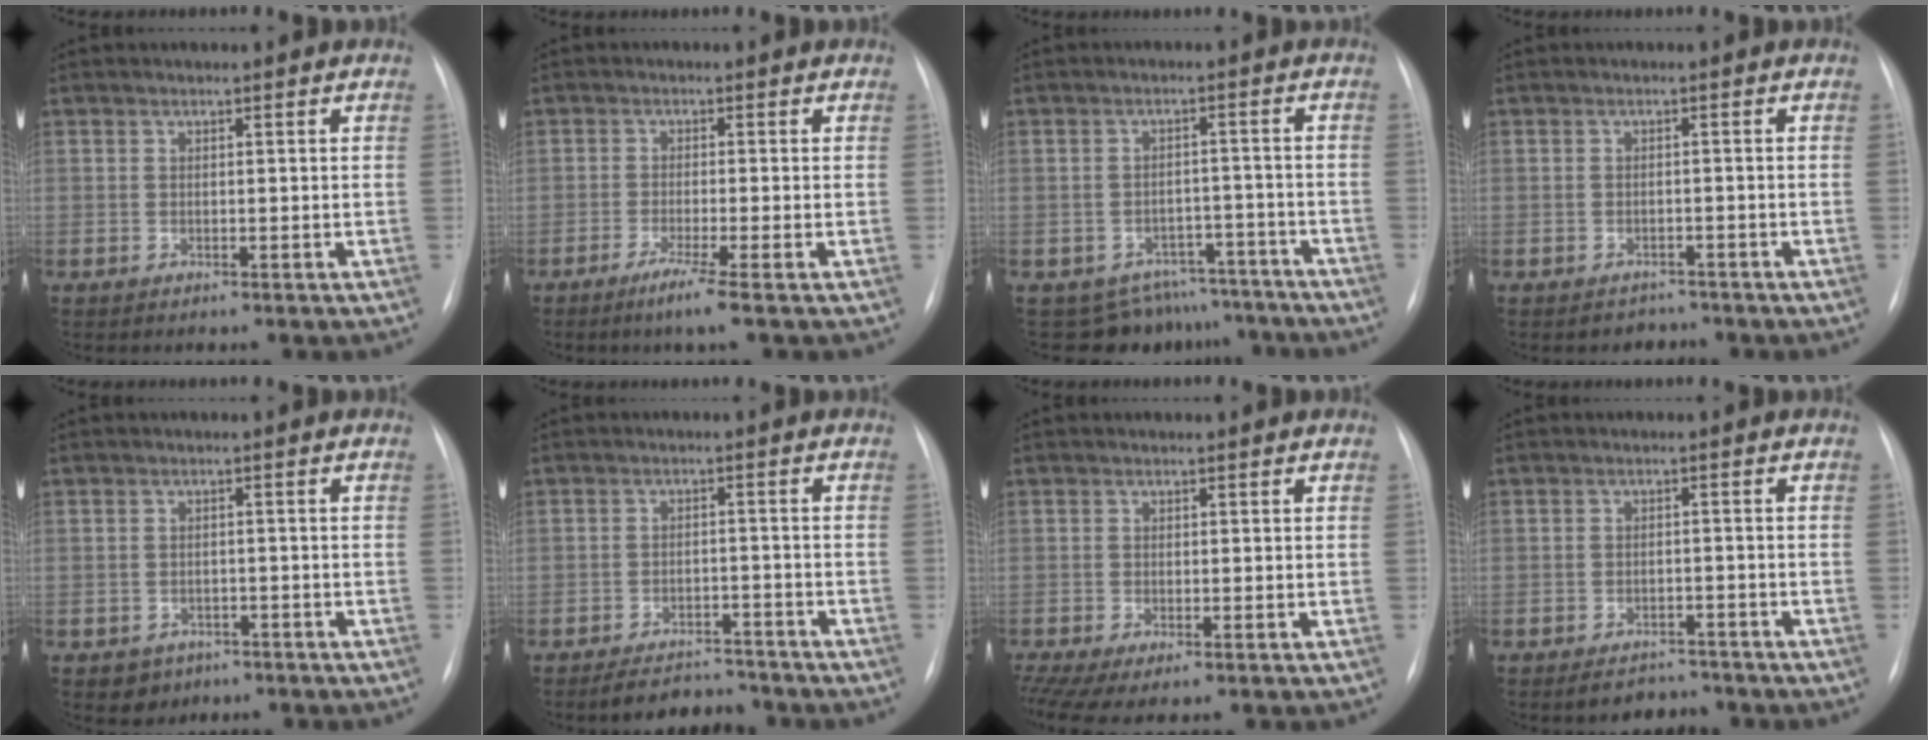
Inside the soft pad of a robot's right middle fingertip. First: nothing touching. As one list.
[{"total": 3.5, "force": [-2.1, -0.9, 2.7], "torque": [-0.052, -0.014, -0.043]}, {"total": 9.6, "force": [-8.3, 4.9, -0.6], "torque": [0.026, 0.030, -0.098]}, {"total": 1.9, "force": [-1.6, 1.0, -0.5], "torque": [0.003, 0.005, -0.020]}, {"total": 3.1, "force": [-1.6, 2.5, 0.6], "torque": [-0.006, 0.007, -0.014]}, {"total": 5.6, "force": [-5.2, 2.0, 0.8], "torque": [-0.007, 0.000, -0.079]}, {"total": 4.3, "force": [-2.4, 1.5, 3.2], "torque": [-0.065, -0.008, -0.043]}, {"total": 3.9, "force": [-3.4, 1.9, 0.5], "torque": [-0.002, 0.006, -0.044]}]